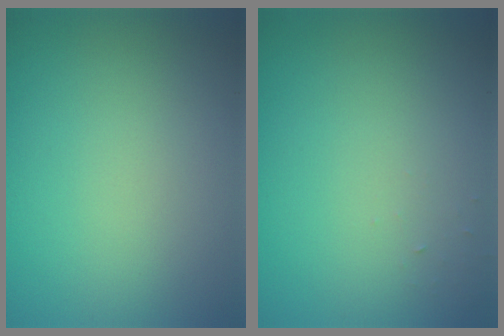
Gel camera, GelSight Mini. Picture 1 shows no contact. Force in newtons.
{"total": 0.6, "press": 0.6, "slide": 0.1}